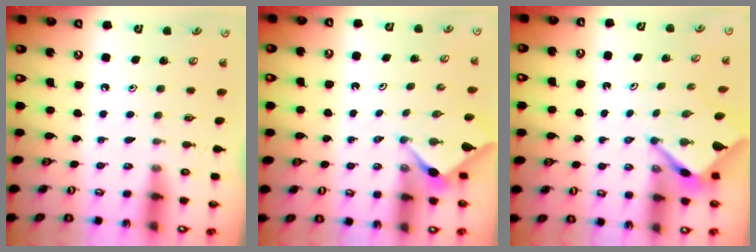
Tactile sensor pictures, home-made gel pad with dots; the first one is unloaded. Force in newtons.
{"total": 3.0, "press": 3.0, "slide": 0.3}
{"total": 3.1, "press": 3.1, "slide": 0.1}